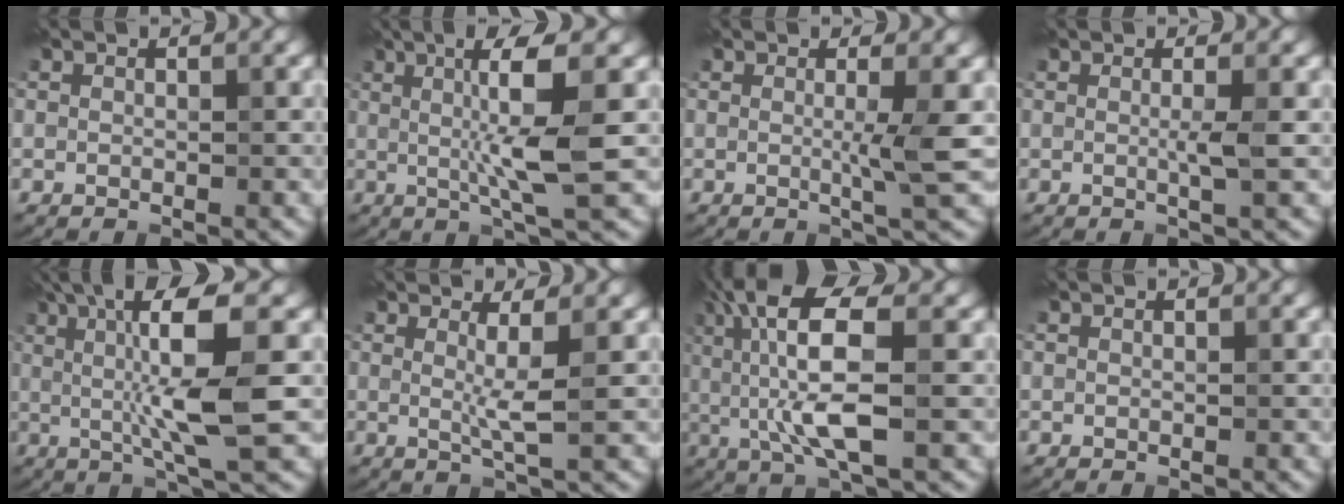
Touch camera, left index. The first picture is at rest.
{"total": 7.4, "force": [0.9, 1.0, 7.2], "torque": [-0.117, 0.001, 0.016]}
{"total": 3.2, "force": [0.0, 0.4, 3.2], "torque": [-0.049, -0.008, -0.006]}
{"total": 1.8, "force": [0.0, 0.2, 1.8], "torque": [-0.031, -0.003, -0.004]}
{"total": 10.1, "force": [1.6, 1.7, 9.8], "torque": [-0.151, 0.001, 0.030]}
{"total": 2.7, "force": [0.5, 0.4, 2.6], "torque": [-0.045, -0.008, 0.006]}
{"total": 8.5, "force": [0.9, 2.3, 8.1], "torque": [-0.162, 0.009, 0.013]}
{"total": 0.0}